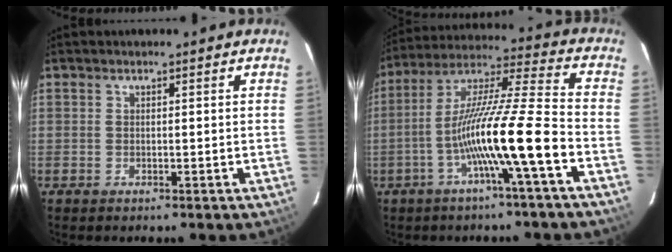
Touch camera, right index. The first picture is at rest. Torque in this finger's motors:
{"motor_torque": [1.26, -0.88, 1.05, 0.21]}